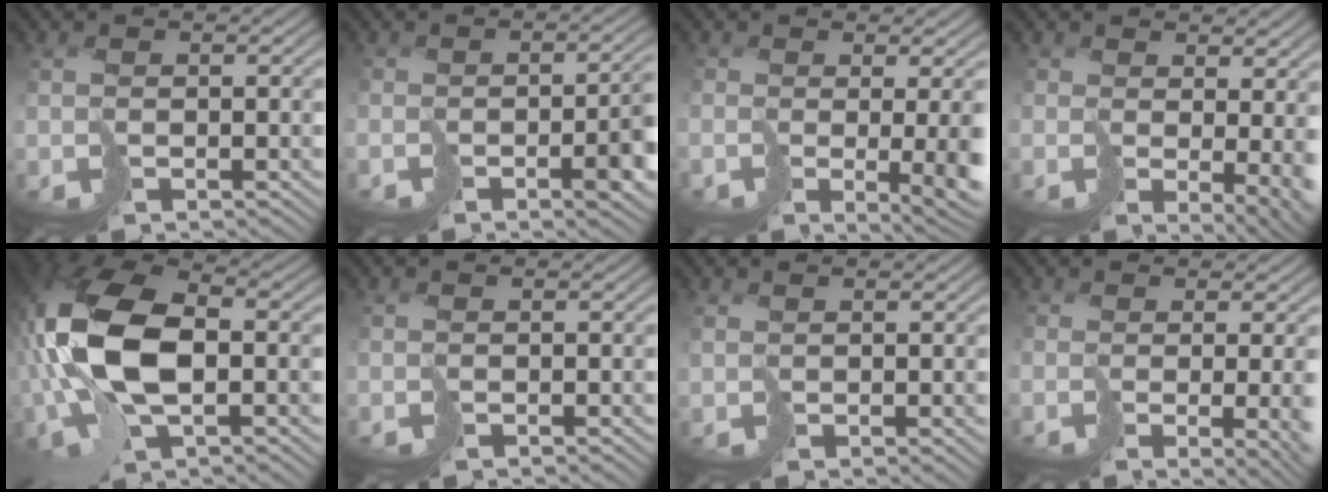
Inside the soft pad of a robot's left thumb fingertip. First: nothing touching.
{"total": 4.3, "force": [-2.7, 0.8, 3.2], "torque": [-0.027, 0.001, -0.040]}
{"total": 5.8, "force": [-1.1, 1.3, 5.5], "torque": [-0.053, -0.031, 0.012]}
{"total": 5.2, "force": [0.0, 1.5, 4.9], "torque": [-0.077, -0.021, 0.013]}
{"total": 14.5, "force": [0.3, 7.7, 12.3], "torque": [-0.292, 0.008, 0.006]}
{"total": 0.0}
{"total": 0.9, "force": [0.8, -0.3, 0.0], "torque": [-0.009, -0.002, 0.018]}
{"total": 5.6, "force": [-0.8, 1.4, 5.3], "torque": [-0.055, -0.025, 0.024]}